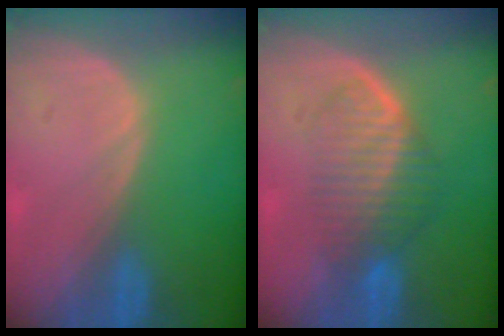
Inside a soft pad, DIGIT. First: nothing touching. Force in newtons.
{"total": 6.3, "press": 6.2, "slide": 1.2}